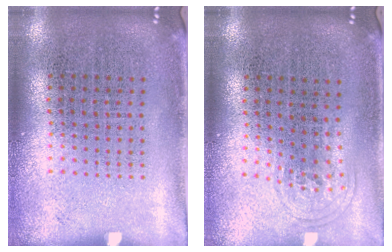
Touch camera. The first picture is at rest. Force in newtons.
{"total": 0.9, "press": 0.7, "slide": 0.6}